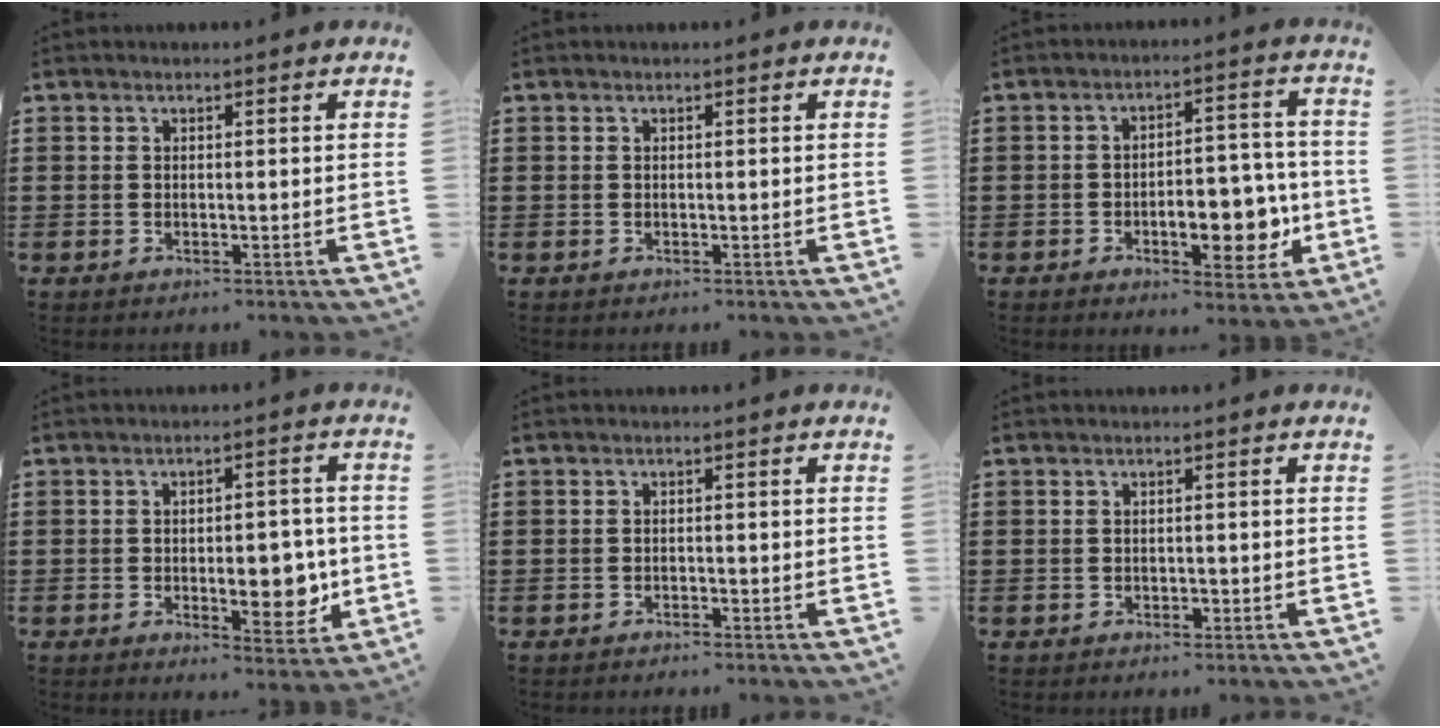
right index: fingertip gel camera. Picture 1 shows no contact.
{"total": 0.0}
{"total": 9.6, "force": [-2.9, 4.3, 8.0], "torque": [-0.106, 0.000, -0.047]}
{"total": 8.1, "force": [-1.5, 3.6, 7.1], "torque": [-0.084, -0.007, -0.025]}
{"total": 0.8, "force": [-0.7, 0.0, 0.2], "torque": [-0.005, -0.002, -0.015]}
{"total": 0.8, "force": [-0.3, 0.4, 0.6], "torque": [-0.014, -0.003, -0.006]}